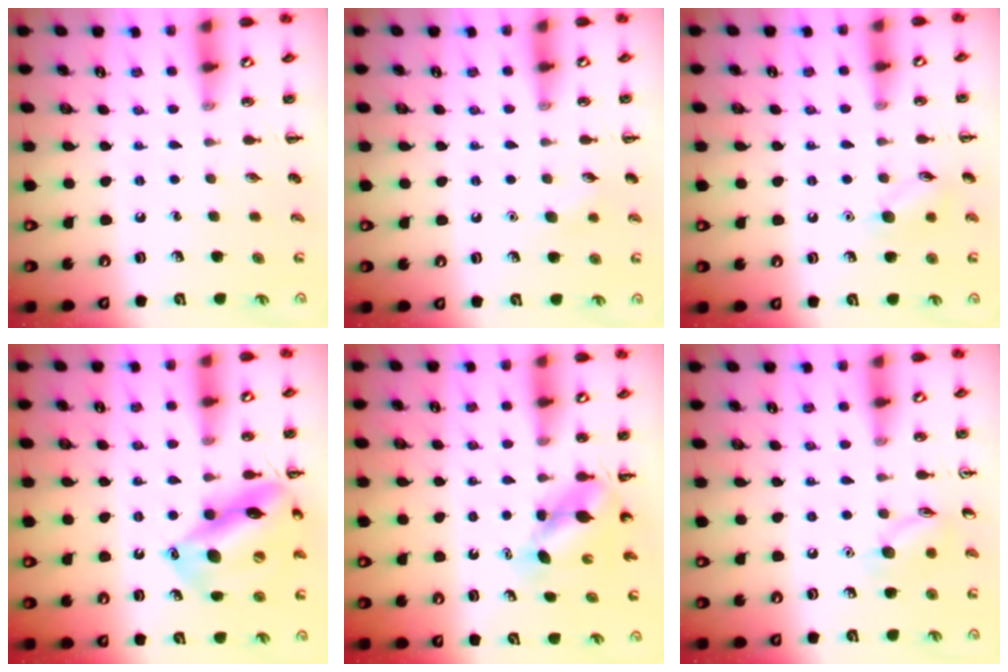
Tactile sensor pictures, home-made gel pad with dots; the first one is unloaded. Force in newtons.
{"total": 4.3, "press": 4.2, "slide": 1.0}
{"total": 7.1, "press": 7.0, "slide": 0.9}
{"total": 16.1, "press": 16.0, "slide": 1.6}
{"total": 5.3, "press": 5.2, "slide": 0.6}
{"total": 8.3, "press": 8.3, "slide": 0.6}